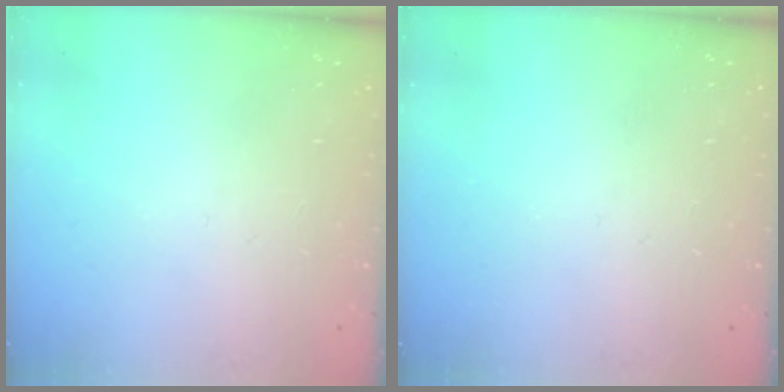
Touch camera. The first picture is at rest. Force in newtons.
{"total": 0.0}